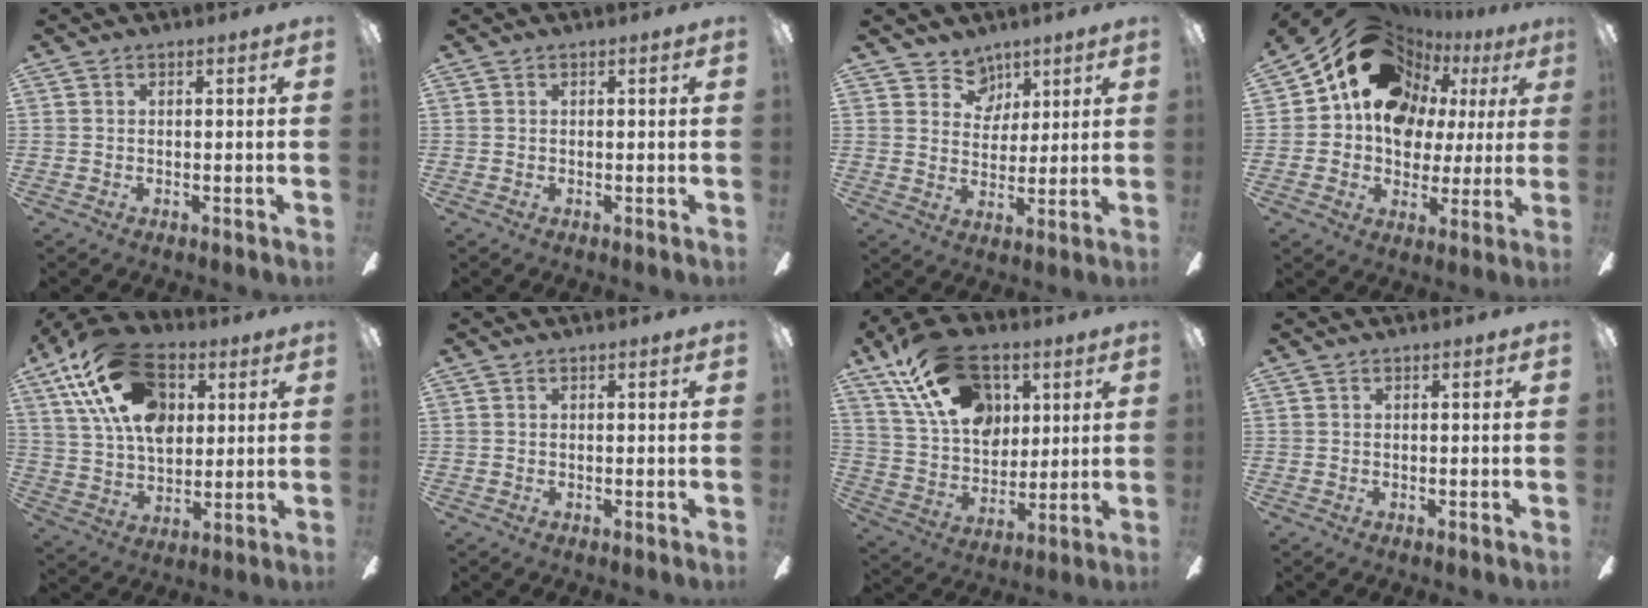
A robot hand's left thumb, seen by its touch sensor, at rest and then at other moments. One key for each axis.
{"total": 0.0}
{"total": 6.7, "fx": 4.8, "fy": 4.7, "fz": 0.7, "tx": -0.008, "ty": -0.028, "tz": 0.088}
{"total": 19.5, "fx": 7.5, "fy": 14.9, "fz": 10.1, "tx": -0.171, "ty": -0.035, "tz": 0.141}
{"total": 21.2, "fx": 8.7, "fy": 13.3, "fz": 14.1, "tx": -0.250, "ty": -0.009, "tz": 0.158}
{"total": 0.0}
{"total": 21.5, "fx": 11.1, "fy": 13.6, "fz": 12.3, "tx": -0.220, "ty": -0.032, "tz": 0.207}
{"total": 0.0}